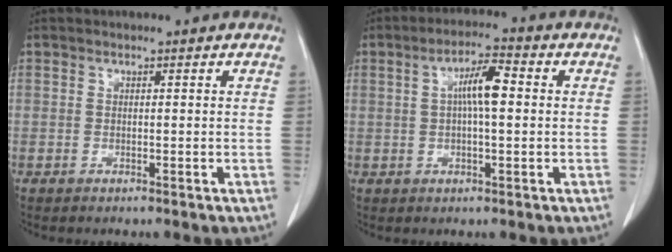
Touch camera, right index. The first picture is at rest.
{"total": 6.5, "force": [0.9, 1.5, 6.3], "torque": [-0.120, 0.017, 0.015]}